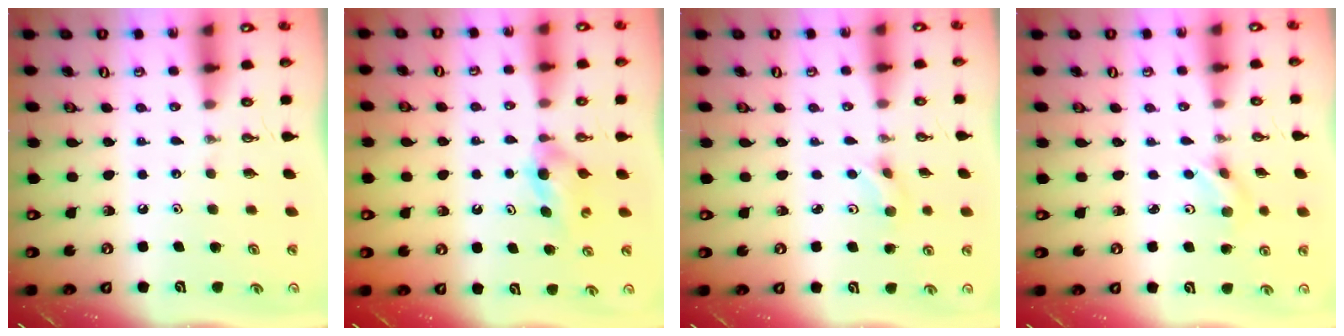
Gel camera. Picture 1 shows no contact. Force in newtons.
{"total": 3.6, "press": 3.5, "slide": 1.0}
{"total": 3.8, "press": 3.7, "slide": 0.9}
{"total": 2.6, "press": 2.4, "slide": 0.9}